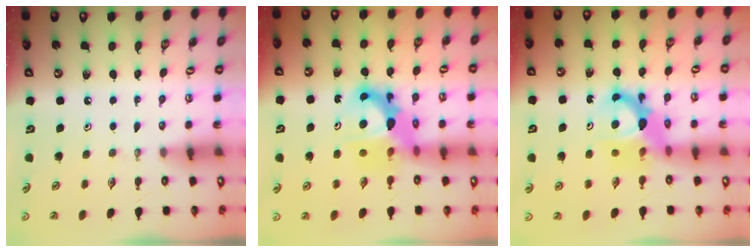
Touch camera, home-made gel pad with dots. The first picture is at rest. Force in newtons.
{"total": 11.9, "press": 11.8, "slide": 1.0}
{"total": 10.3, "press": 10.3, "slide": 1.2}